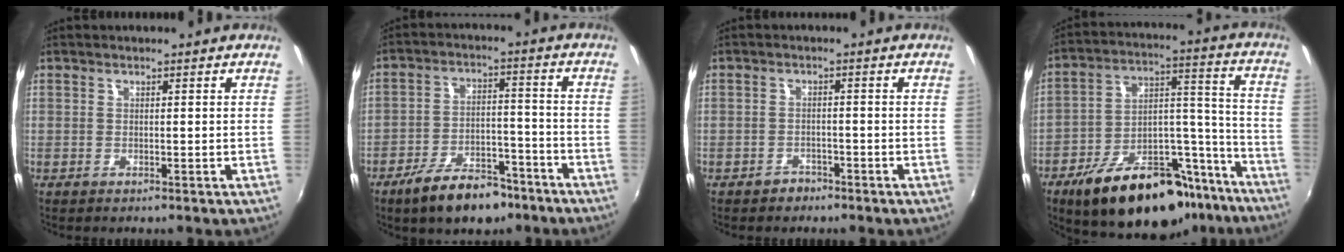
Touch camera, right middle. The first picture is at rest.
{"total": 11.6, "force": [-8.4, 5.5, 6.0], "torque": [-0.117, 0.012, -0.126]}
{"total": 2.4, "force": [-1.8, 1.5, 0.1], "torque": [-0.006, 0.004, -0.027]}
{"total": 25.0, "force": [-17.5, 11.7, 13.5], "torque": [-0.212, 0.047, -0.239]}